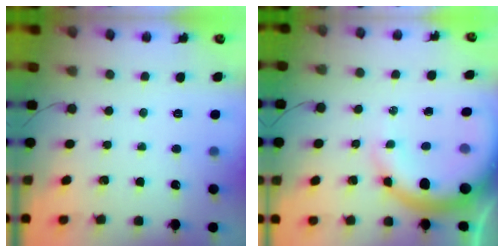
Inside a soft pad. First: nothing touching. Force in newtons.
{"total": 14.5, "press": 14.2, "slide": 2.9}